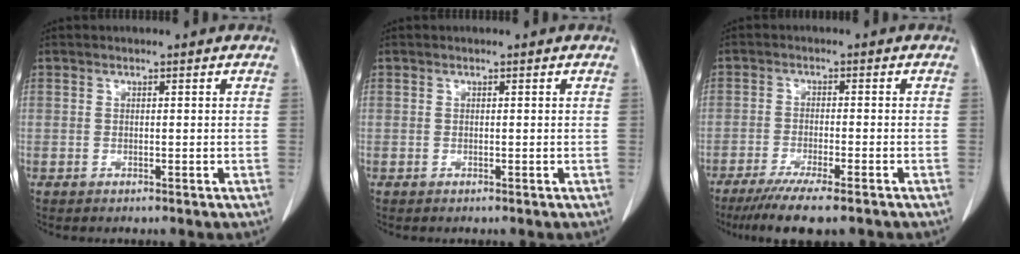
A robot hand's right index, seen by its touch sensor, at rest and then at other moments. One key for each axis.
{"total": 0.0}
{"total": 9.2, "fx": -7.0, "fy": 0.6, "fz": 6.0, "tx": -0.085, "ty": -0.018, "tz": -0.106}